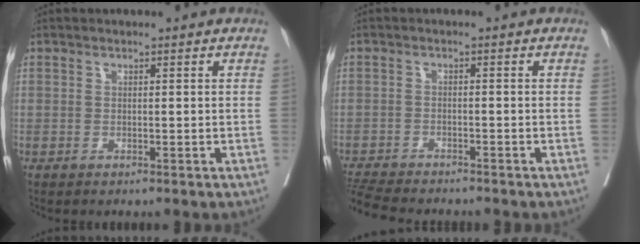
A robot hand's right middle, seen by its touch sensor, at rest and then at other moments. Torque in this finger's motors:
{"motor_torque": [0.57, -0.72, 0.08, 0.03]}